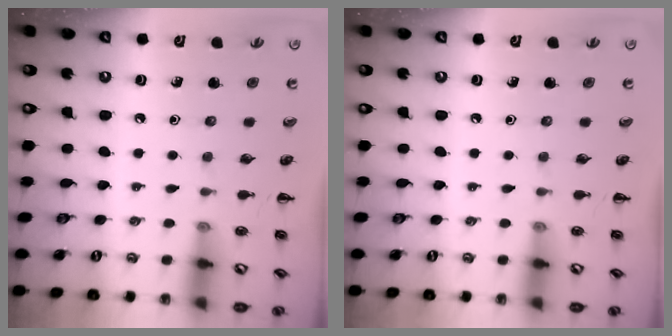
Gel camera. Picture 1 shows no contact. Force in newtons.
{"total": 0.0}